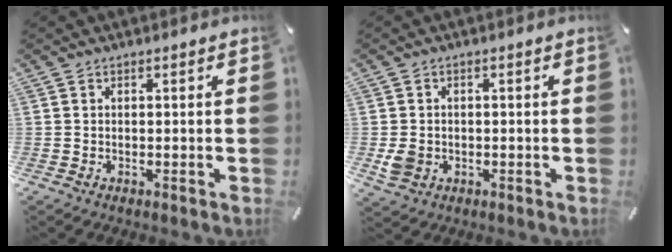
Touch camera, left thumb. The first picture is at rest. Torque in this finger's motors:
{"motor_torque": [-0.09, 0.42, 0.16, -0.11, 0.04]}